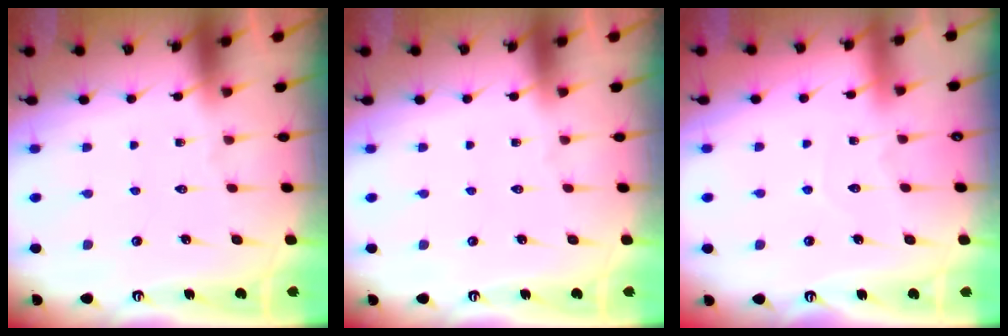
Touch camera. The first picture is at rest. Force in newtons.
{"total": 0.0}
{"total": 3.7, "press": 3.7, "slide": 0.3}